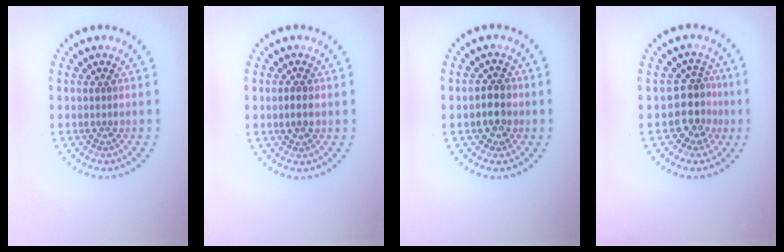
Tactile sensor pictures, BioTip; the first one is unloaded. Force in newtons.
{"total": 1.2, "press": 1.2, "slide": 0.1}
{"total": 2.4, "press": 2.3, "slide": 0.6}
{"total": 3.3, "press": 2.6, "slide": 2.1}